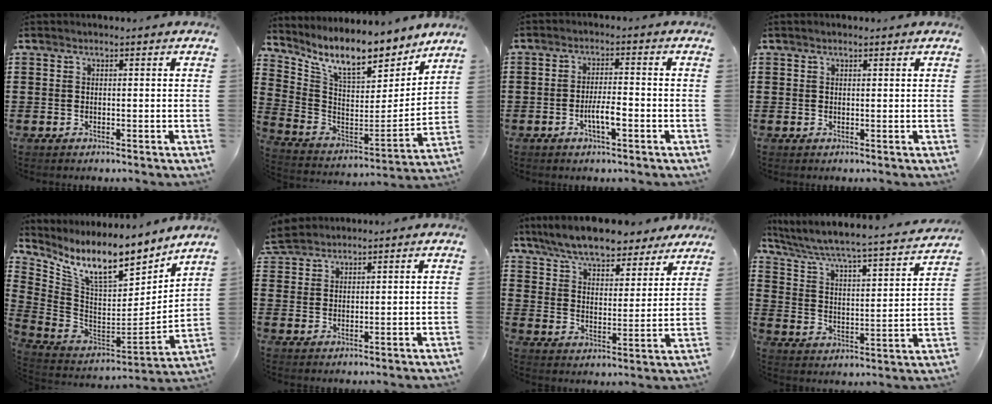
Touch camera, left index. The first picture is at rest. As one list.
[{"total": 11.0, "force": [9.0, 2.4, 5.8], "torque": [-0.136, -0.066, 0.153]}, {"total": 4.2, "force": [-1.5, 0.9, 3.9], "torque": [-0.072, 0.003, -0.028]}, {"total": 0.8, "force": [0.6, 0.2, 0.5], "torque": [-0.010, 0.001, 0.010]}, {"total": 10.5, "force": [7.4, 2.3, 7.1], "torque": [-0.158, -0.057, 0.124]}, {"total": 3.1, "force": [3.0, 1.0, 0.1], "torque": [-0.014, -0.004, 0.058]}, {"total": 8.6, "force": [7.9, 1.2, 3.2], "torque": [-0.095, -0.035, 0.144]}, {"total": 4.2, "force": [3.6, -0.1, 2.1], "torque": [-0.062, -0.043, 0.046]}]